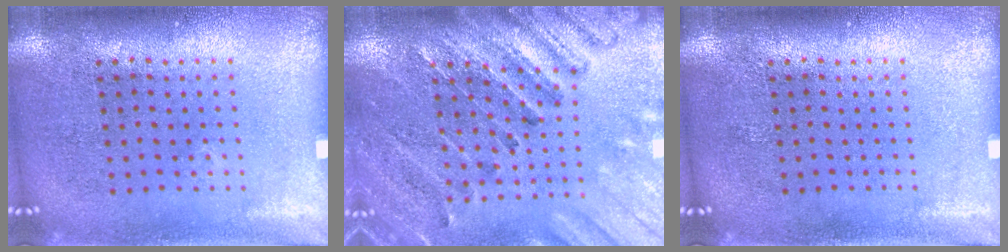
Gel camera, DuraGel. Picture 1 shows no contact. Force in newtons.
{"total": 2.5, "press": 2.5, "slide": 0.4}
{"total": 0.0}